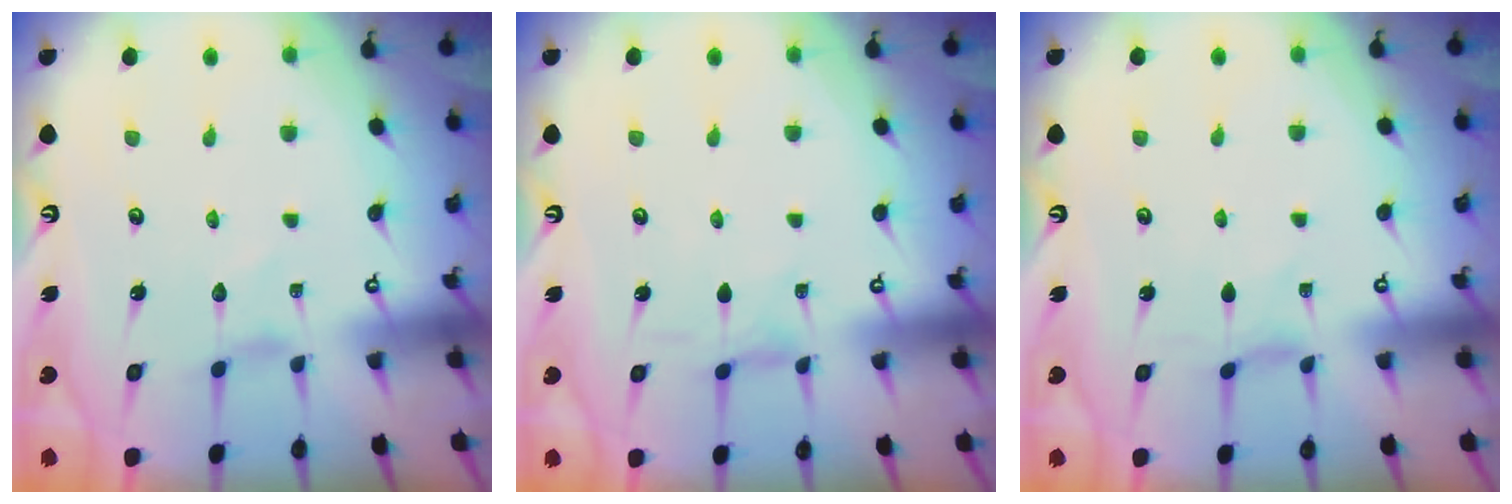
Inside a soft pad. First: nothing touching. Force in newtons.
{"total": 0.0}
{"total": 0.0}